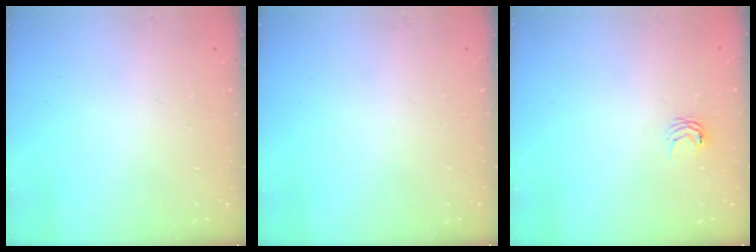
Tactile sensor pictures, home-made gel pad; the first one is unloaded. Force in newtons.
{"total": 0.0}
{"total": 3.1, "press": 3.1, "slide": 0.3}